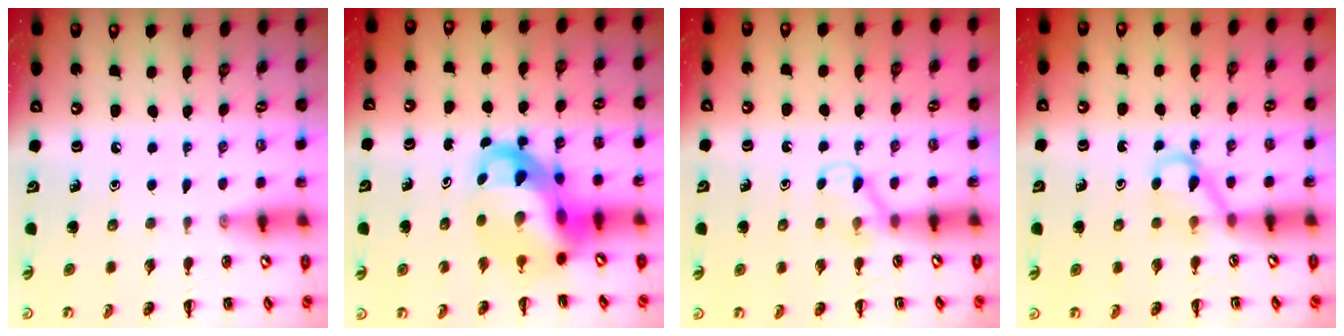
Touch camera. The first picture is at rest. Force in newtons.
{"total": 9.2, "press": 8.9, "slide": 2.3}
{"total": 5.4, "press": 5.2, "slide": 1.5}
{"total": 3.5, "press": 3.2, "slide": 1.5}